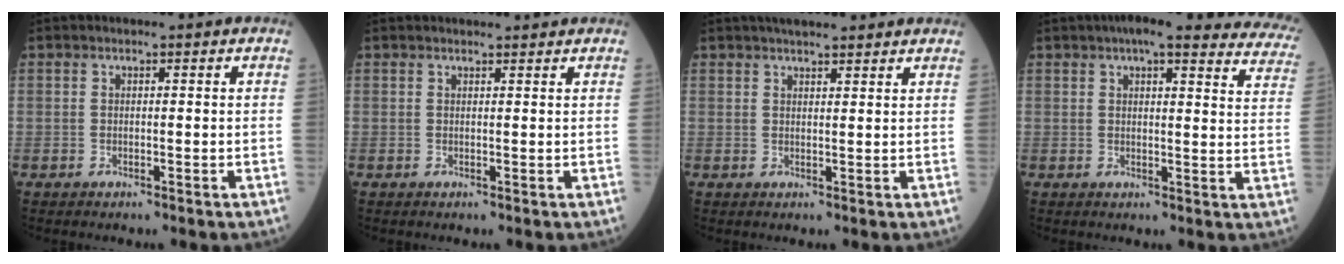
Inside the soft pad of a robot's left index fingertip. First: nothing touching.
{"total": 3.7, "force": [3.5, 0.3, 0.9], "torque": [-0.011, 0.021, 0.045]}
{"total": 7.4, "force": [6.4, 1.1, 3.6], "torque": [-0.050, 0.030, 0.089]}
{"total": 20.6, "force": [18.4, 4.0, 8.5], "torque": [-0.083, -0.018, 0.191]}